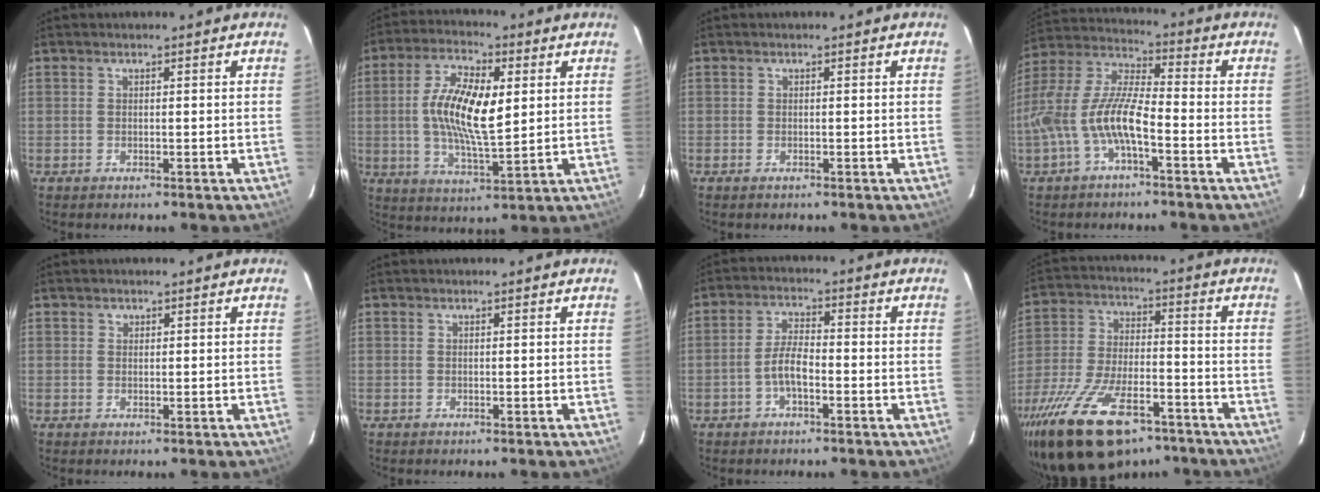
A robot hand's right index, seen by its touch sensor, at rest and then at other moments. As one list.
[{"total": 12.7, "force": [1.7, 4.9, 11.6], "torque": [-0.222, 0.007, 0.030]}, {"total": 0.6, "force": [-0.4, 0.3, 0.3], "torque": [-0.007, -0.001, -0.009]}, {"total": 12.3, "force": [-4.6, 3.4, 10.9], "torque": [-0.235, 0.005, -0.090]}, {"total": 0.7, "force": [0.3, 0.6, 0.0], "torque": [0.003, 0.004, 0.004]}, {"total": 0.0}, {"total": 4.7, "force": [-1.9, 1.5, 4.0], "torque": [-0.086, 0.010, -0.037]}, {"total": 24.0, "force": [-16.0, 10.5, 14.4], "torque": [-0.293, -0.031, -0.261]}]